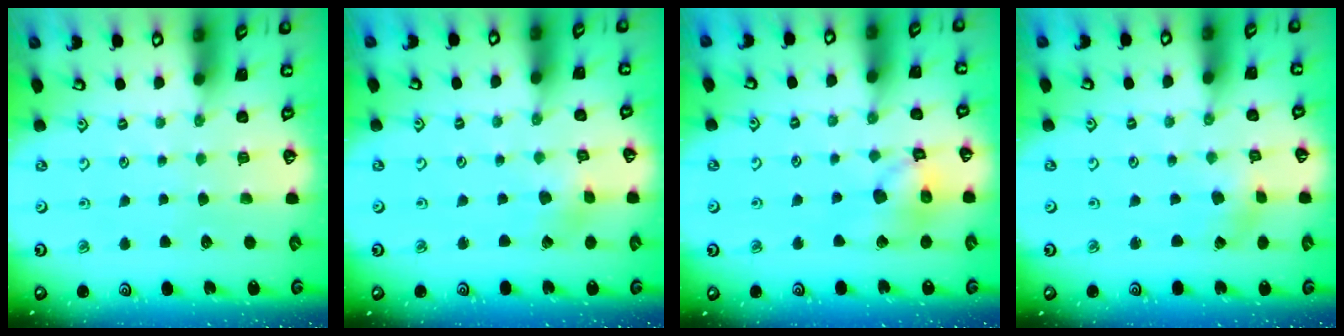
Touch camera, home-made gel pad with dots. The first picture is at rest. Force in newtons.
{"total": 2.1, "press": 2.1, "slide": 0.2}
{"total": 13.5, "press": 13.3, "slide": 1.9}
{"total": 0.5, "press": 0.5, "slide": 0.2}